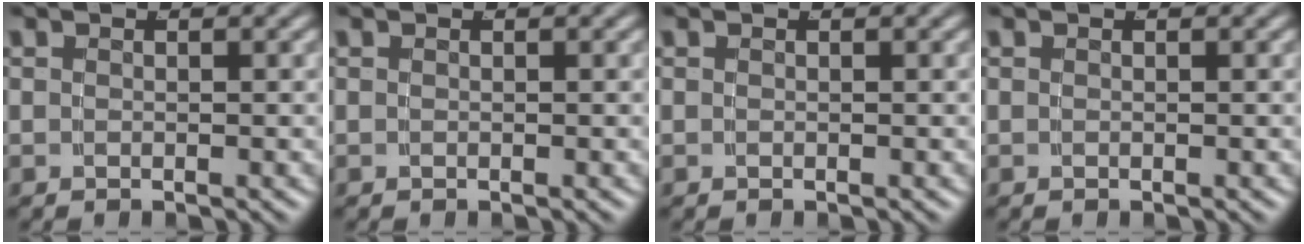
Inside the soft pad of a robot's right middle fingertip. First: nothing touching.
{"total": 0.0}
{"total": 0.0}
{"total": 0.0}